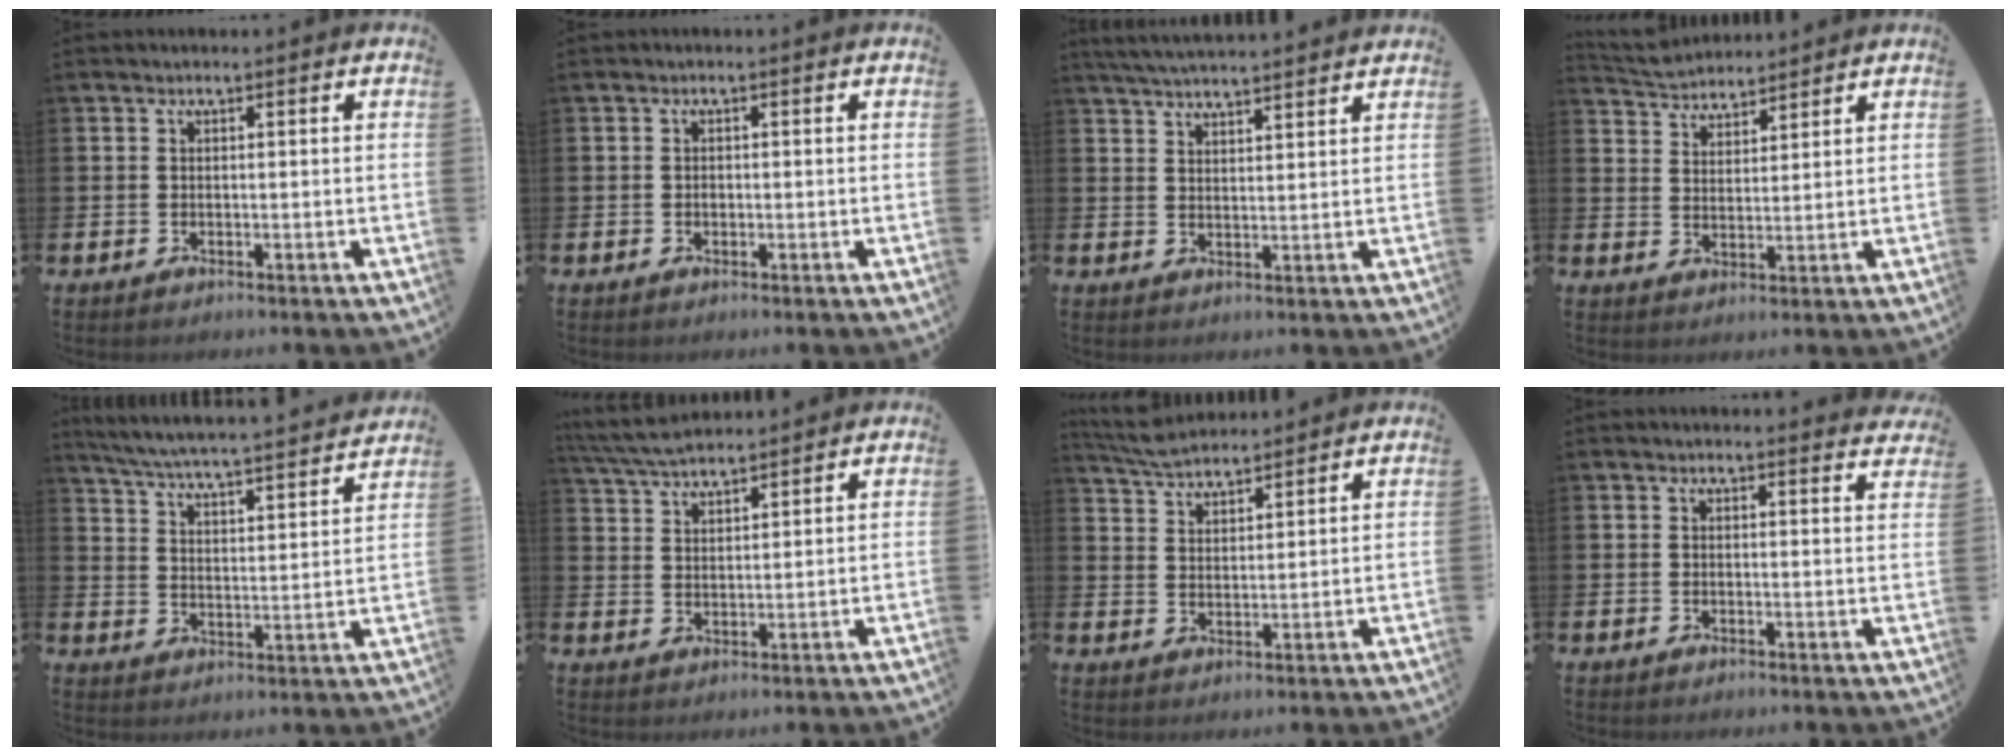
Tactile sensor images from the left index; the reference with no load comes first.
{"total": 0.6, "force": [-0.1, 0.5, 0.3], "torque": [0.002, 0.001, -0.005]}
{"total": 4.4, "force": [4.3, -0.2, 0.6], "torque": [-0.021, -0.021, 0.079]}
{"total": 4.3, "force": [4.2, 0.8, -0.2], "torque": [-0.011, -0.021, 0.075]}
{"total": 5.8, "force": [5.5, 0.1, 1.8], "torque": [-0.055, -0.050, 0.090]}
{"total": 5.3, "force": [5.1, 0.6, 1.3], "torque": [-0.031, -0.023, 0.091]}
{"total": 5.1, "force": [5.1, 0.6, 0.7], "torque": [-0.019, -0.026, 0.091]}
{"total": 1.6, "force": [1.6, 0.1, 0.0], "torque": [0.014, -0.012, 0.025]}